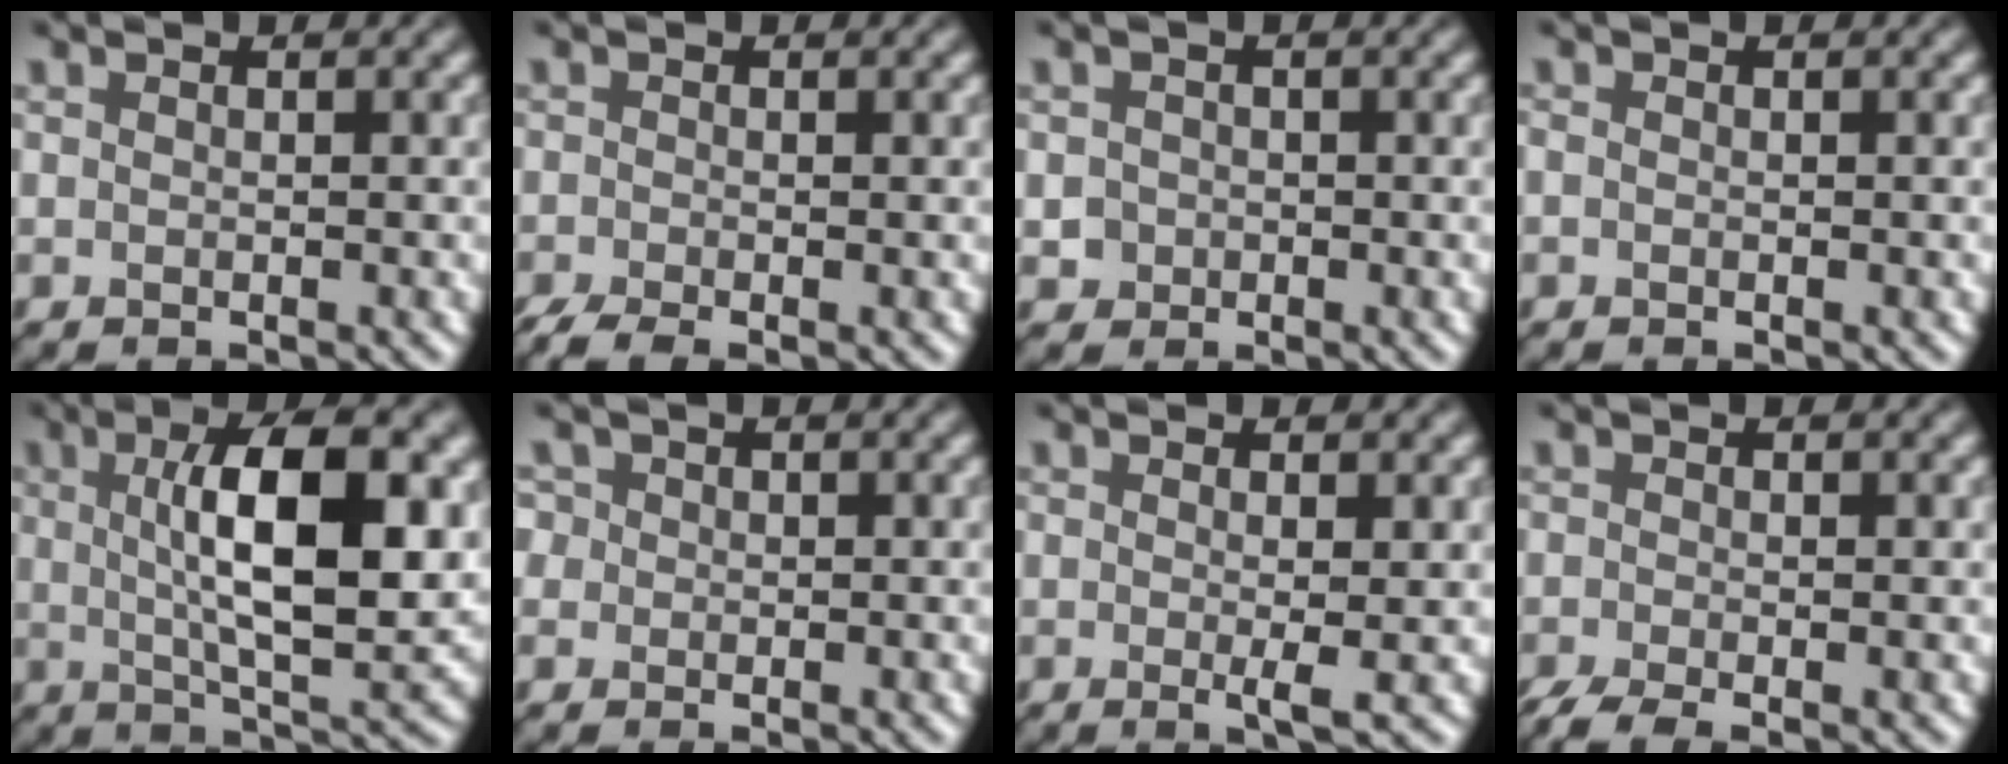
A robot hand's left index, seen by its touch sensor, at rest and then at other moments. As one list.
[{"total": 2.6, "force": [-1.6, 0.9, 1.8], "torque": [-0.040, -0.009, -0.035]}, {"total": 1.2, "force": [-0.4, 1.1, 0.2], "torque": [0.002, -0.005, -0.007]}, {"total": 0.5, "force": [-0.2, 0.4, 0.3], "torque": [-0.006, 0.001, -0.008]}, {"total": 10.4, "force": [1.5, 3.6, 9.7], "torque": [-0.150, 0.000, 0.024]}, {"total": 3.4, "force": [1.3, 2.7, 1.5], "torque": [-0.039, 0.012, 0.014]}, {"total": 1.7, "force": [0.1, 0.1, 1.7], "torque": [-0.030, -0.006, -0.003]}, {"total": 2.7, "force": [-1.5, 0.9, 2.1], "torque": [-0.047, -0.010, -0.033]}]